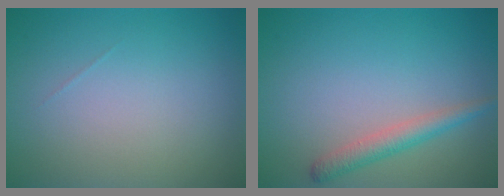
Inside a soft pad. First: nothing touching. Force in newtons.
{"total": 2.2, "press": 2.2, "slide": 0.1}